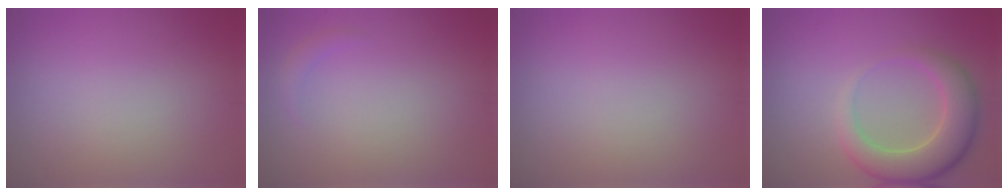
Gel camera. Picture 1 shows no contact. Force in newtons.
{"total": 0.9, "press": 0.9, "slide": 0.0}
{"total": 0.0}
{"total": 6.5, "press": 6.5, "slide": 0.6}